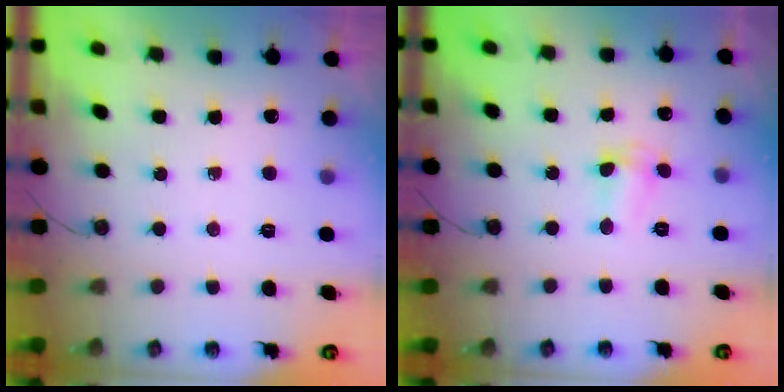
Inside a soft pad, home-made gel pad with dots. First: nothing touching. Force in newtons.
{"total": 2.6, "press": 2.6, "slide": 0.6}